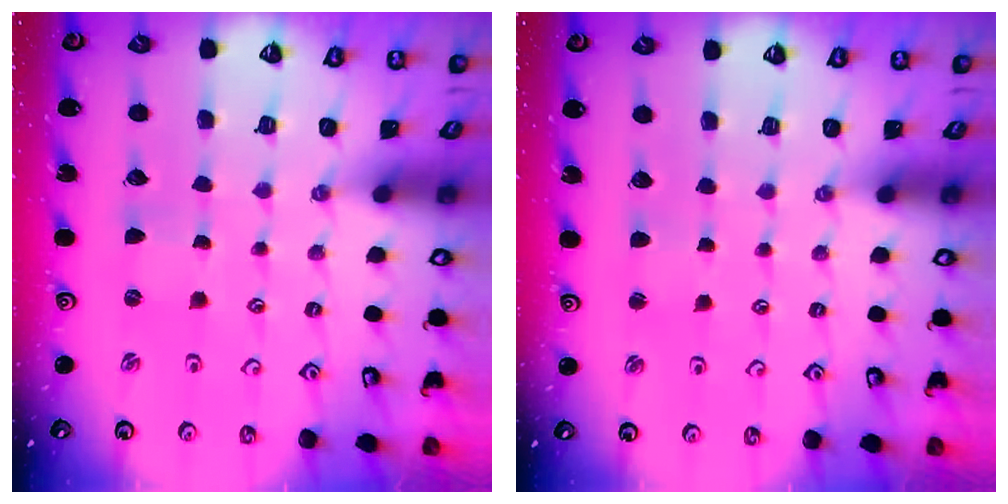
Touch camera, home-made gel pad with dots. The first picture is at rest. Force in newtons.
{"total": 1.2, "press": 1.2, "slide": 0.2}